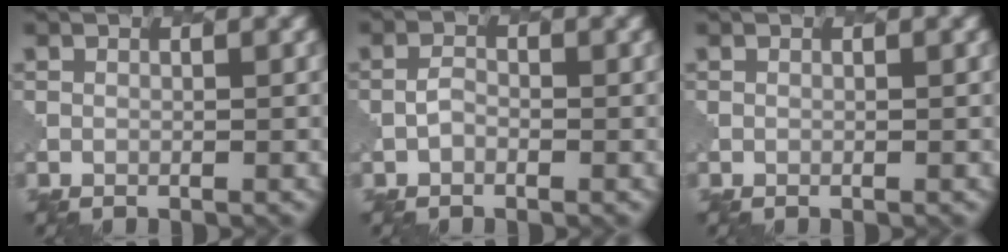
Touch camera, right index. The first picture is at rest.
{"total": 0.7, "force": [-0.3, 0.5, 0.3], "torque": [-0.009, 0.002, -0.008]}
{"total": 0.0}